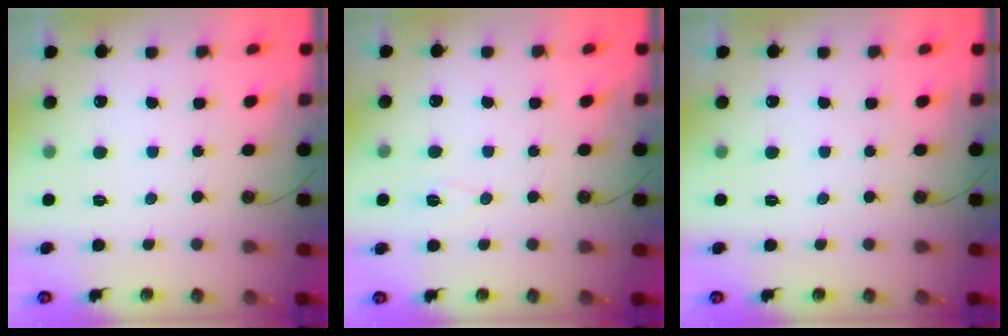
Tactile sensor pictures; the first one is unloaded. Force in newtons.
{"total": 7.3, "press": 5.7, "slide": 4.6}
{"total": 0.0}